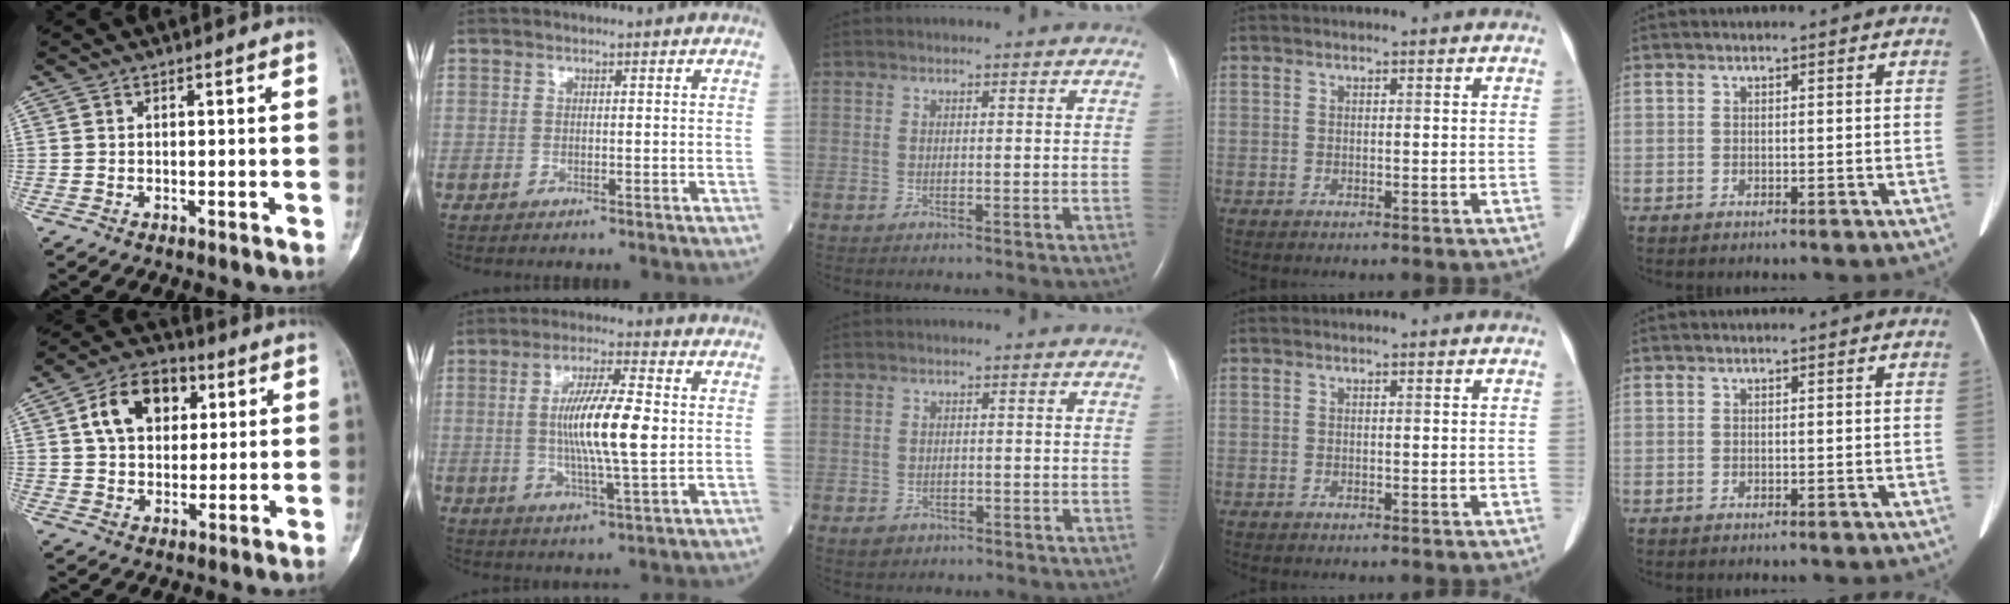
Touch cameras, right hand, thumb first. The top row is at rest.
{"thumb": {"total": 12.3, "force": [3.8, 8.5, 8.0], "torque": [-0.106, 0.005, 0.058]}, "index": {"total": 11.4, "force": [0.5, 1.3, 11.4], "torque": [-0.209, 0.000, 0.008]}, "middle": {"total": 2.1, "force": [-1.2, 1.6, 0.5], "torque": [-0.008, 0.004, -0.012]}}